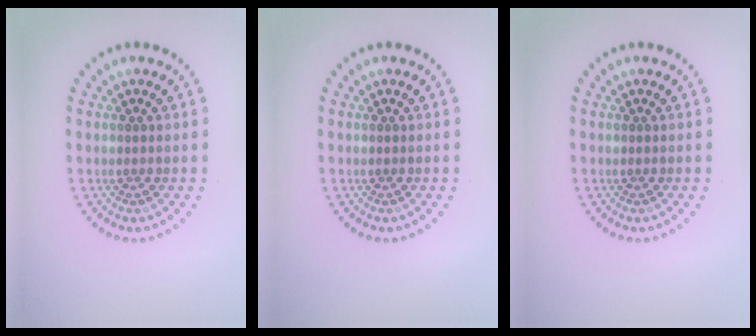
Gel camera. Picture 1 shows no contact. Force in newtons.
{"total": 0.0}
{"total": 0.0}